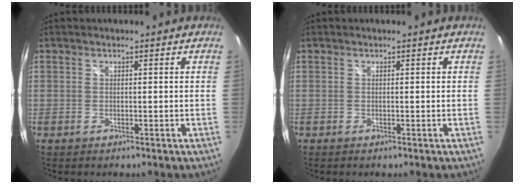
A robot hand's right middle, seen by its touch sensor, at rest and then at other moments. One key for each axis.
{"total": 0.0}